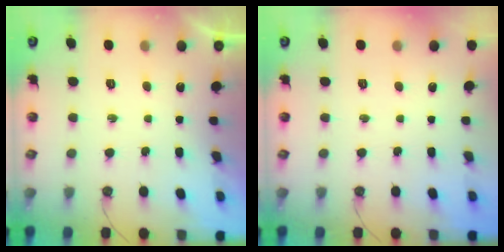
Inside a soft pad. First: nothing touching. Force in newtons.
{"total": 0.0}